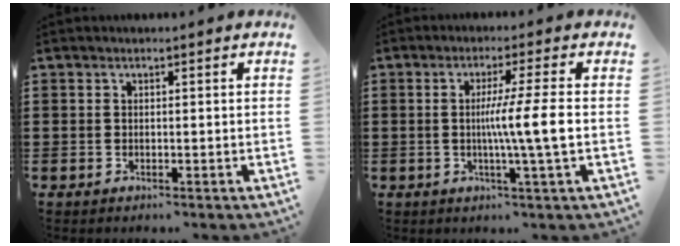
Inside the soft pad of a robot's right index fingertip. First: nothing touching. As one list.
[{"total": 7.4, "force": [-0.4, -0.7, 7.3], "torque": [-0.130, -0.009, -0.013]}]